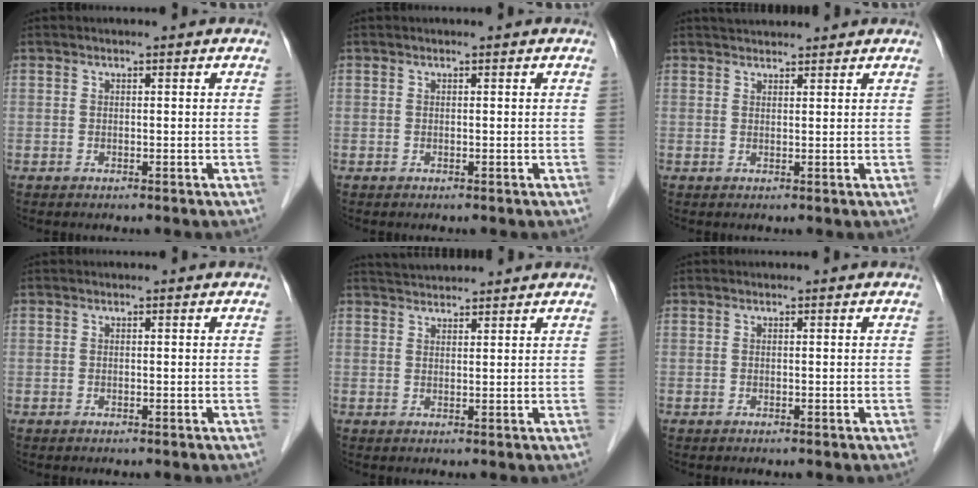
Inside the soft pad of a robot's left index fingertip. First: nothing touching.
{"total": 0.0}
{"total": 3.8, "force": [3.7, 0.6, 0.9], "torque": [-0.015, 0.033, 0.058]}
{"total": 0.0}
{"total": 4.4, "force": [4.3, 0.2, 0.8], "torque": [-0.017, 0.034, 0.074]}
{"total": 0.0}